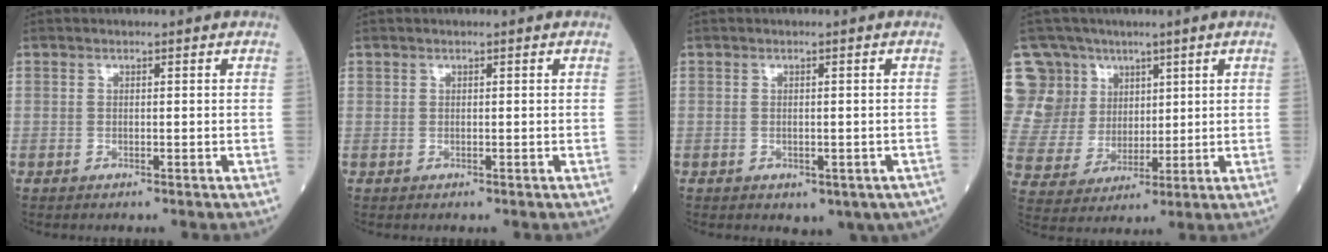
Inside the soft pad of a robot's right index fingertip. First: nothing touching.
{"total": 0.0}
{"total": 5.1, "force": [-2.9, 3.1, 2.9], "torque": [-0.025, 0.008, -0.031]}
{"total": 12.9, "force": [6.9, 10.9, 0.8], "torque": [-0.042, 0.052, 0.146]}